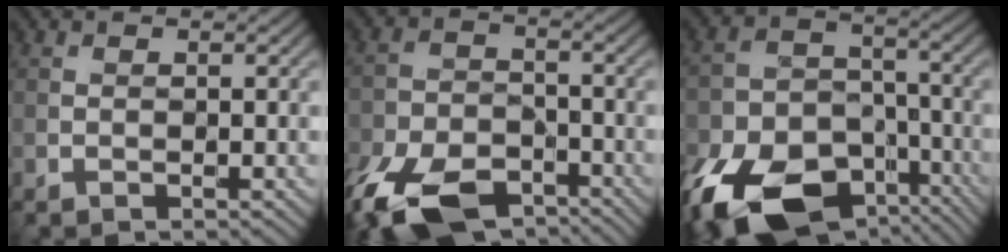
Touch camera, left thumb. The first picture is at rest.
{"total": 13.5, "force": [-9.0, 6.8, 7.5], "torque": [-0.182, -0.049, -0.159]}
{"total": 17.6, "force": [-10.6, 10.4, 9.4], "torque": [-0.218, -0.056, -0.166]}